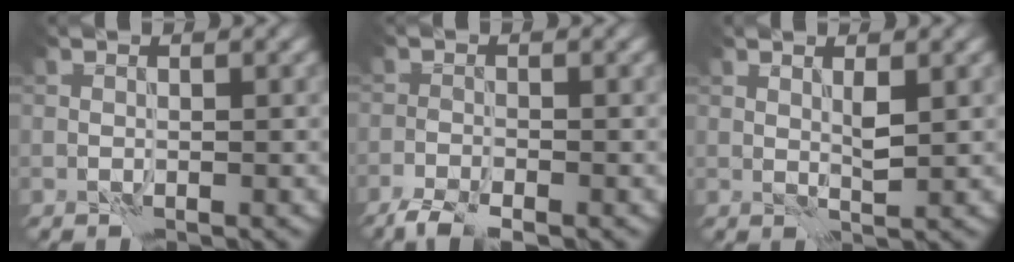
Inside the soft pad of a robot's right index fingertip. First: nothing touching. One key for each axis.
{"total": 2.9, "fx": -2.5, "fy": 0.6, "fz": 1.5, "tx": -0.032, "ty": -0.008, "tz": -0.052}
{"total": 1.2, "fx": 0.9, "fy": 0.1, "fz": 0.8, "tx": -0.017, "ty": -0.005, "tz": 0.015}